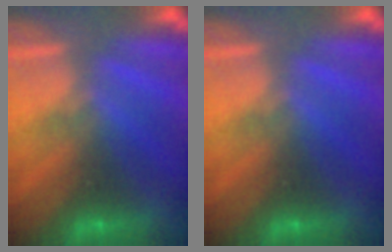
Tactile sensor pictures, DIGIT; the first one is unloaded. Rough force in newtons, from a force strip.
{"total": 0.0}